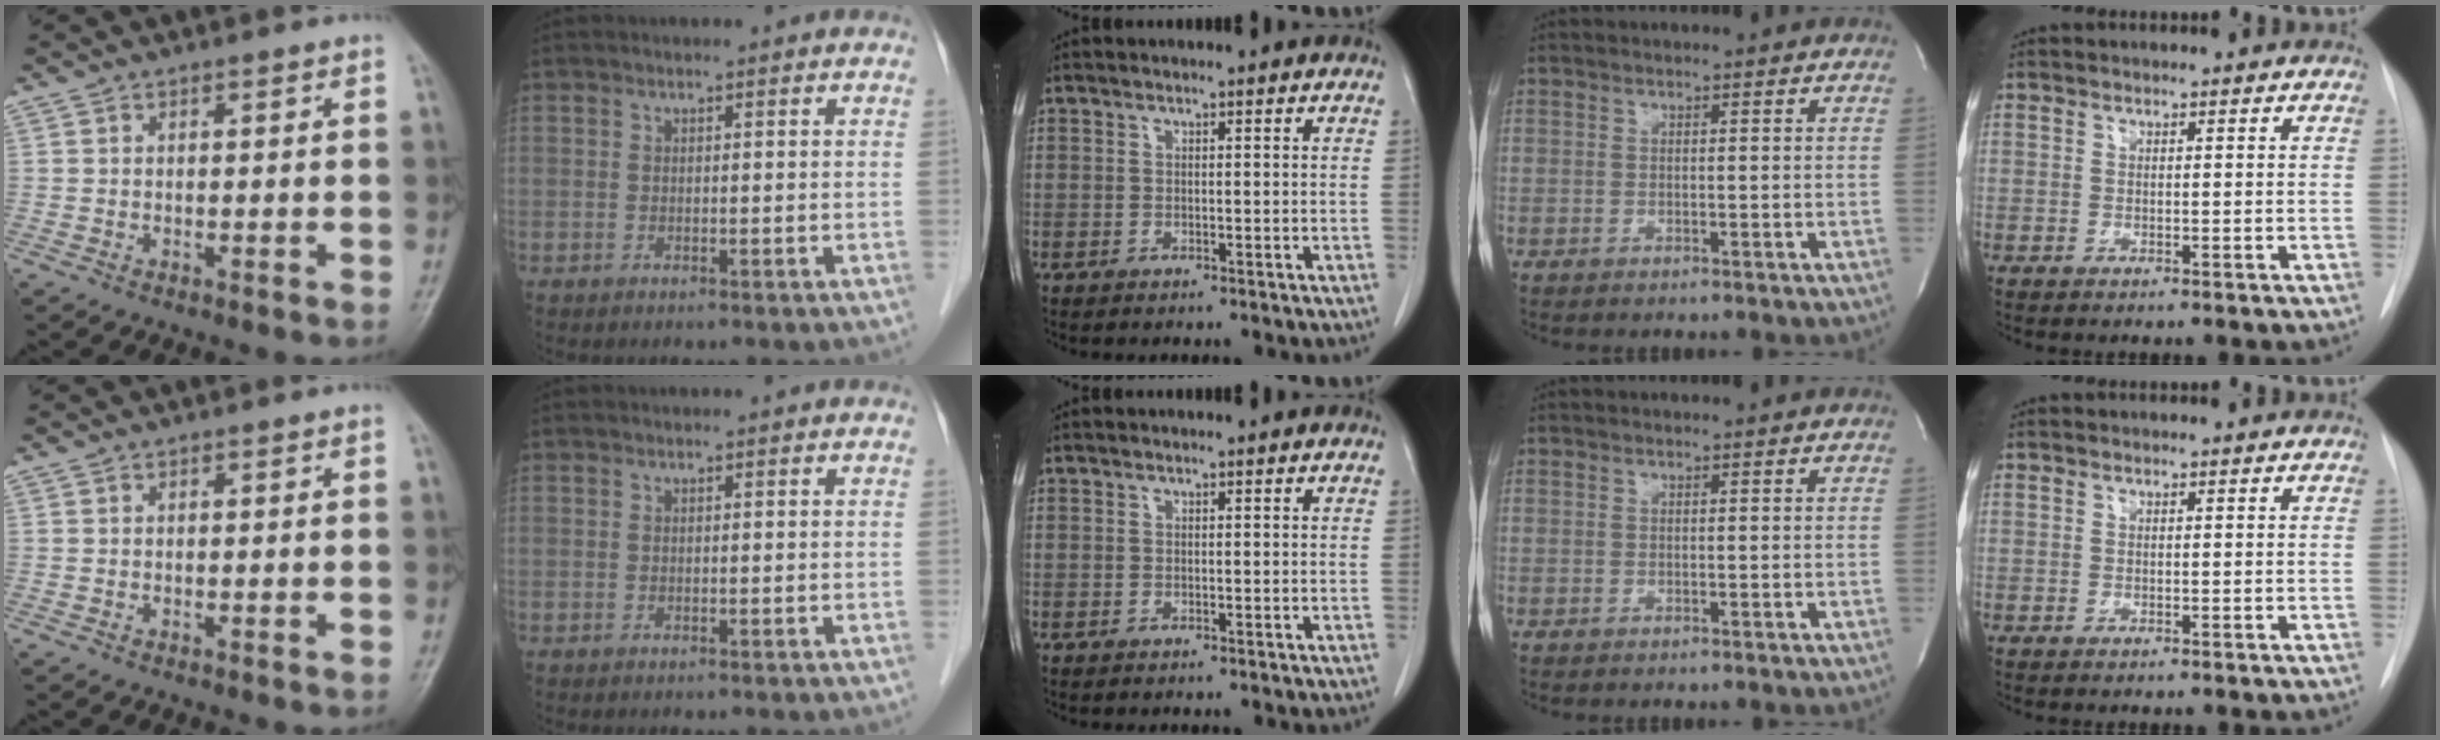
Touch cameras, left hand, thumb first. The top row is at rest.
{}